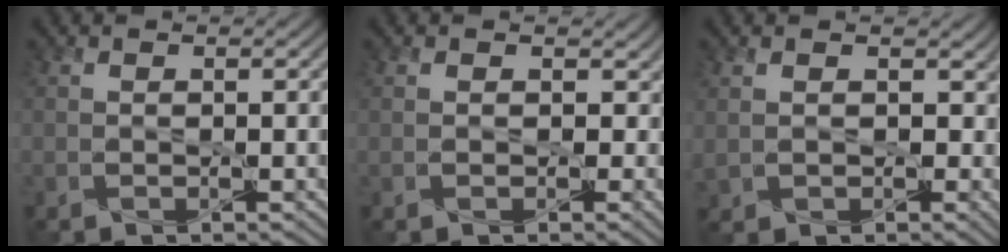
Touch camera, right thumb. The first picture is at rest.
{"total": 3.7, "force": [0.0, 3.1, 2.1], "torque": [-0.030, -0.007, -0.003]}
{"total": 7.0, "force": [0.4, 5.5, 4.4], "torque": [-0.096, -0.030, 0.007]}